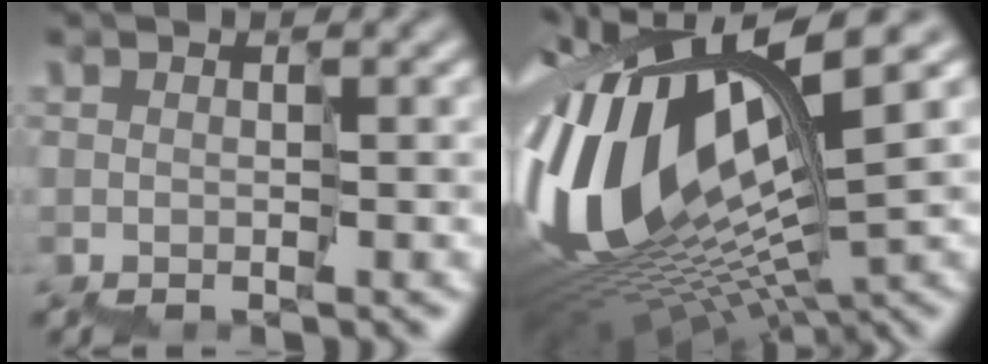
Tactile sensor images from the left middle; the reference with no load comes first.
{"total": 15.0, "force": [1.9, 5.6, 13.7], "torque": [-0.313, 0.007, 0.052]}